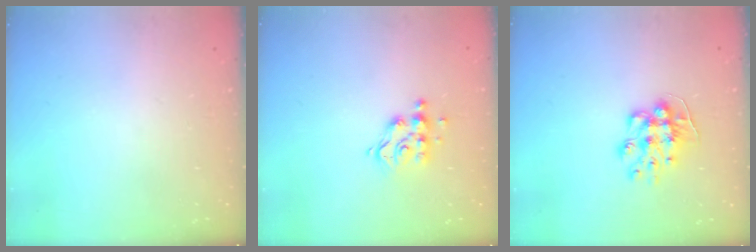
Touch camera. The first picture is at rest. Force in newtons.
{"total": 9.4, "press": 9.4, "slide": 0.6}
{"total": 9.9, "press": 9.9, "slide": 0.4}